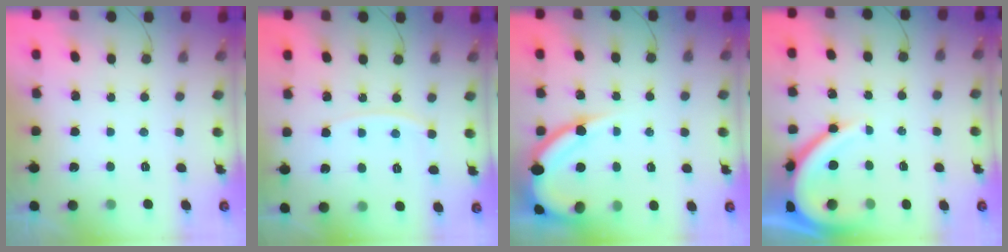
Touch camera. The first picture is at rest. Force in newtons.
{"total": 5.4, "press": 5.4, "slide": 0.7}
{"total": 10.6, "press": 10.6, "slide": 0.8}
{"total": 10.9, "press": 10.8, "slide": 1.3}